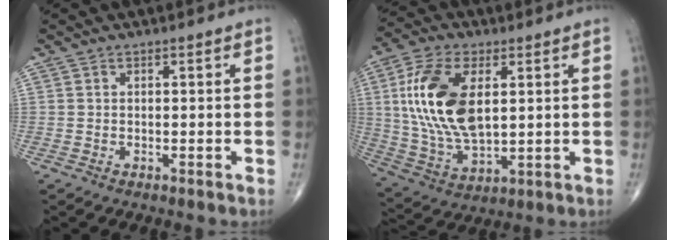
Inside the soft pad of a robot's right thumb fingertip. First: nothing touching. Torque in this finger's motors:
{"motor_torque": [2.39, 2.30, 1.59, 0.15, 0.54]}